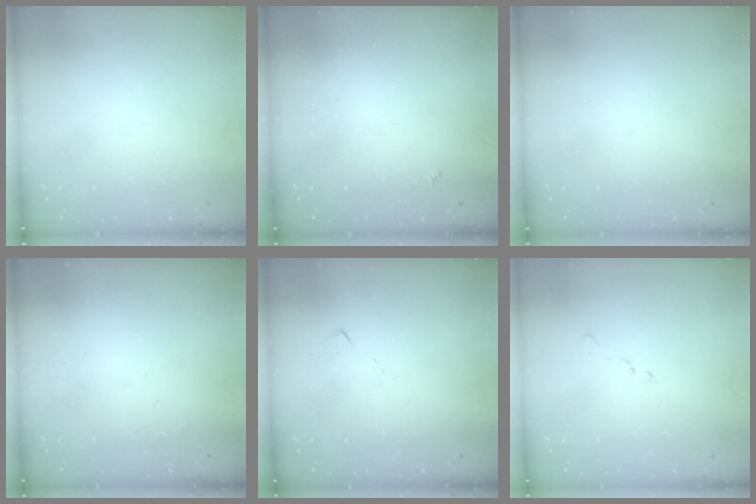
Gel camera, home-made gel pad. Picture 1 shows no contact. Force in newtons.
{"total": 2.5, "press": 2.5, "slide": 0.4}
{"total": 0.0}
{"total": 2.5, "press": 2.5, "slide": 0.5}
{"total": 3.4, "press": 3.4, "slide": 0.4}
{"total": 9.5, "press": 9.5, "slide": 0.9}